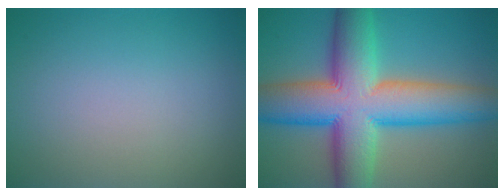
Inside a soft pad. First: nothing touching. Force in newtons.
{"total": 14.2, "press": 14.2, "slide": 0.2}